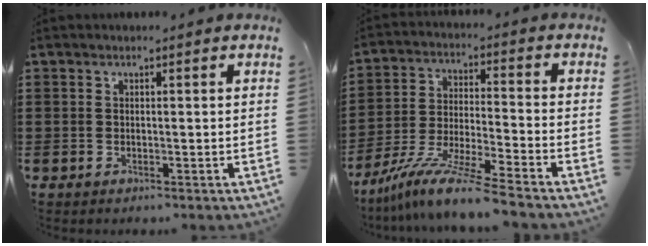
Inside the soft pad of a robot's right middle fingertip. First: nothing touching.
{"total": 10.6, "force": [-9.1, -0.2, 5.3], "torque": [-0.105, 0.002, -0.182]}